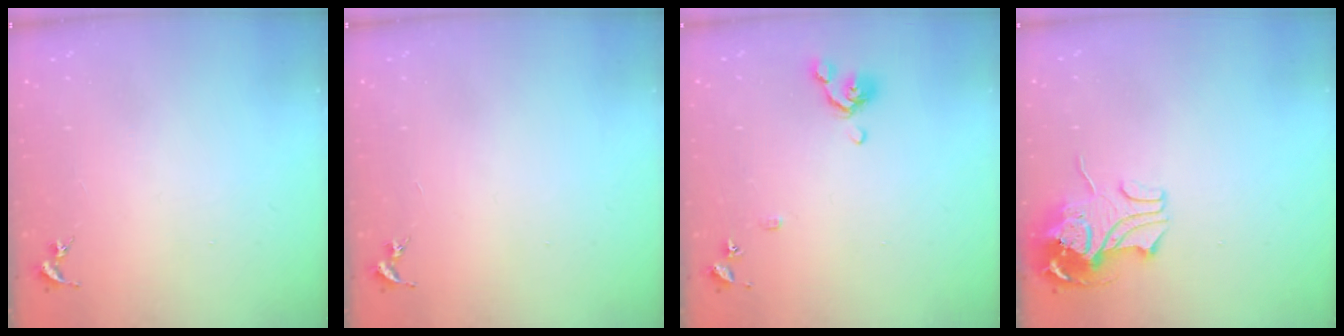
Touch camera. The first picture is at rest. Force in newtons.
{"total": 0.0}
{"total": 8.6, "press": 8.5, "slide": 1.3}
{"total": 10.8, "press": 10.7, "slide": 1.3}